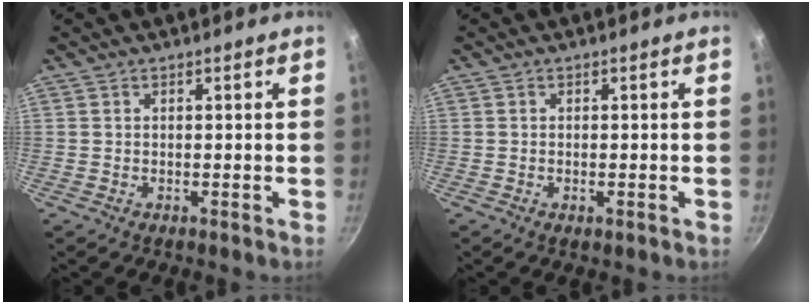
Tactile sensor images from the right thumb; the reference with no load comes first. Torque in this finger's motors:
{"motor_torque": [-0.38, 0.05, -0.03, 0.04, 0.06]}